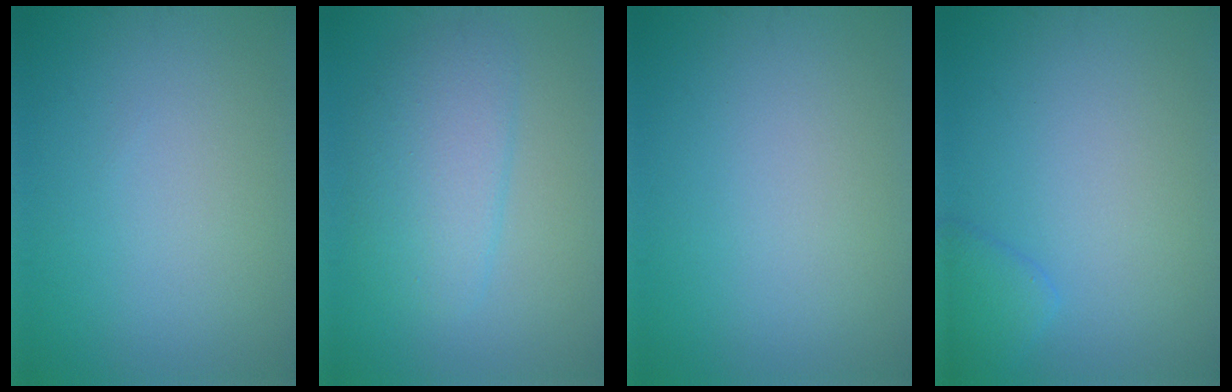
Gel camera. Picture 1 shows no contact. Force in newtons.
{"total": 4.2, "press": 4.2, "slide": 0.2}
{"total": 0.0}
{"total": 1.9, "press": 1.9, "slide": 0.1}